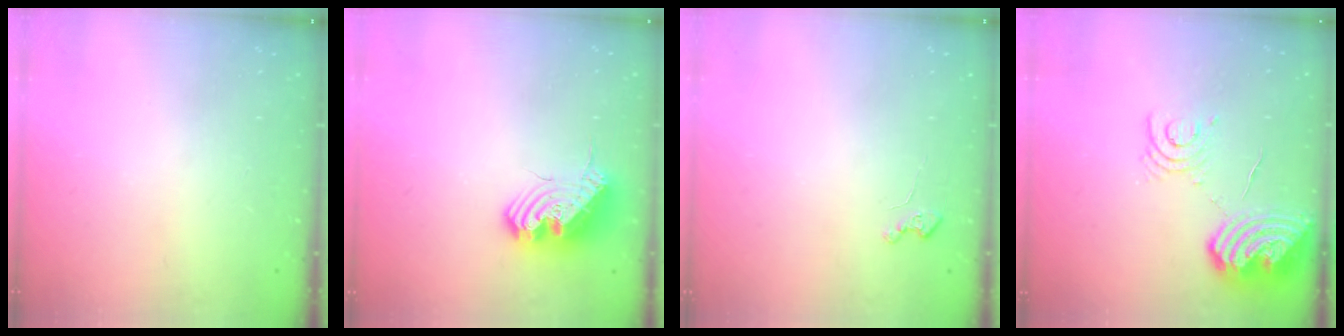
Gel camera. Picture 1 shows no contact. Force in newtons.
{"total": 14.2, "press": 14.2, "slide": 0.3}
{"total": 2.2, "press": 2.2, "slide": 0.3}
{"total": 13.4, "press": 13.3, "slide": 1.7}